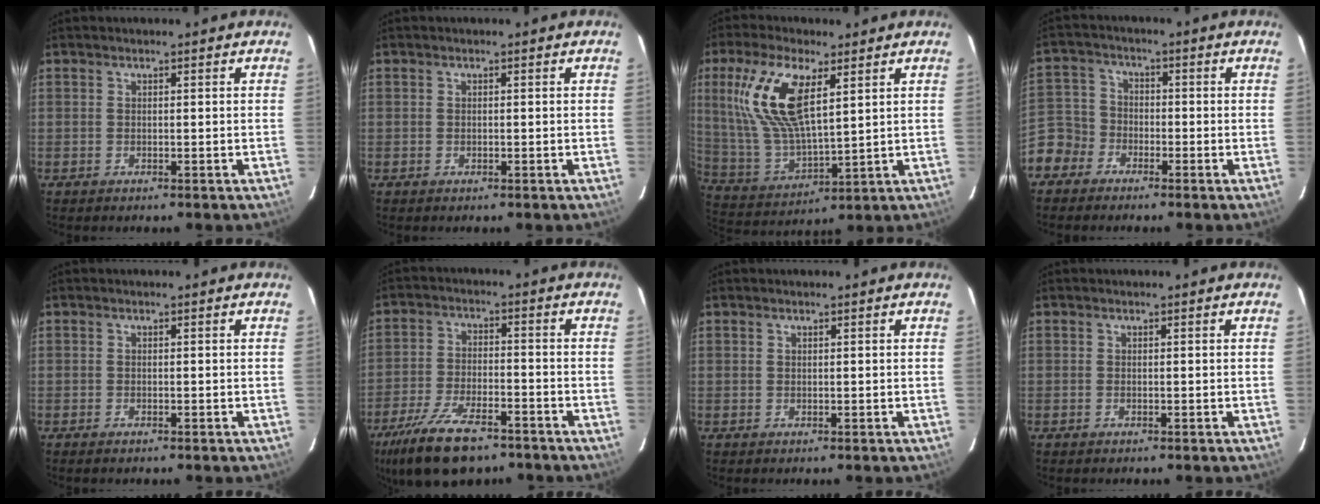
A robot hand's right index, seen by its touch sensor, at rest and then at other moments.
{"total": 0.0}
{"total": 16.5, "force": [6.5, 6.3, 13.8], "torque": [-0.282, 0.009, 0.140]}
{"total": 6.5, "force": [-4.1, 5.0, 0.7], "torque": [-0.021, 0.023, -0.091]}
{"total": 0.6, "force": [-0.5, 0.2, 0.2], "torque": [-0.003, -0.002, -0.011]}
{"total": 15.8, "force": [-11.3, 6.2, 9.1], "torque": [-0.201, -0.029, -0.196]}
{"total": 0.0}
{"total": 0.0}